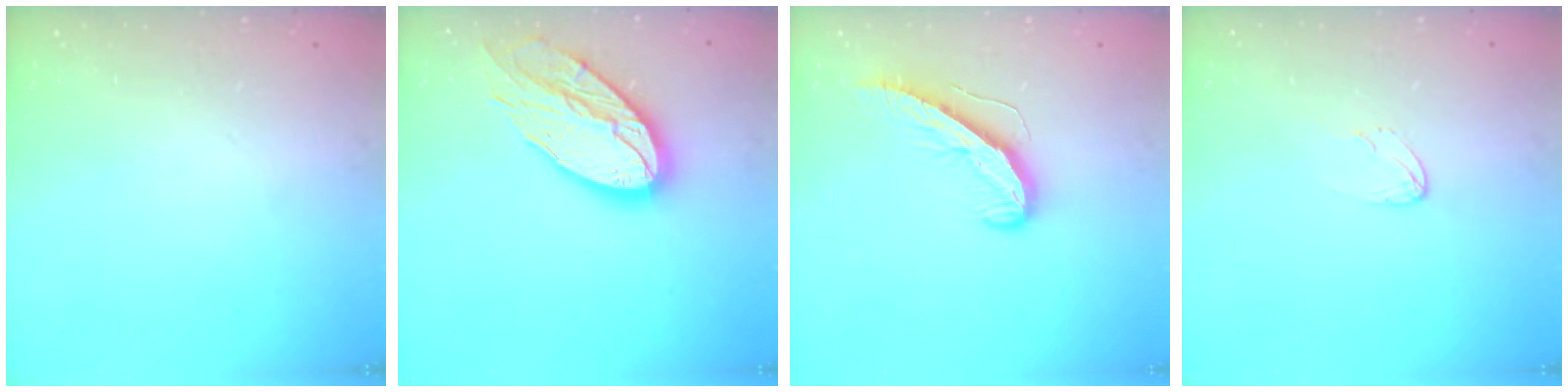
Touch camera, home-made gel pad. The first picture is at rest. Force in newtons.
{"total": 19.0, "press": 18.9, "slide": 1.5}
{"total": 9.4, "press": 9.4, "slide": 0.4}
{"total": 3.9, "press": 3.9, "slide": 0.2}